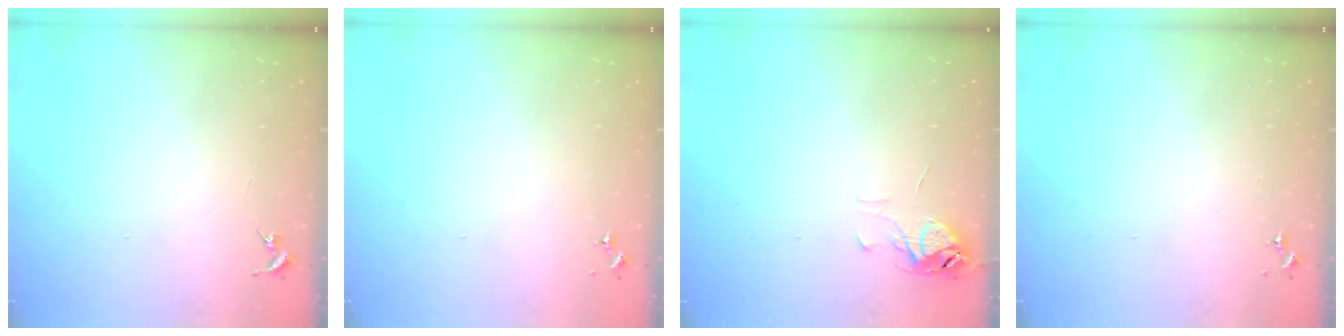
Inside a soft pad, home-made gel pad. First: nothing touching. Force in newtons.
{"total": 0.0}
{"total": 6.4, "press": 6.4, "slide": 0.5}
{"total": 0.0}